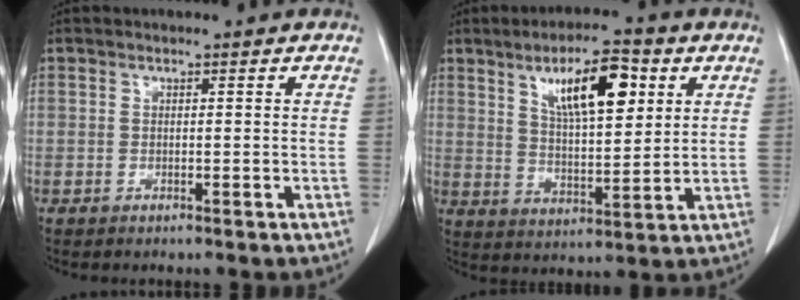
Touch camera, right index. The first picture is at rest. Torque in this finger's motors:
{"motor_torque": [0.39, 0.31, 0.25, 0.08]}